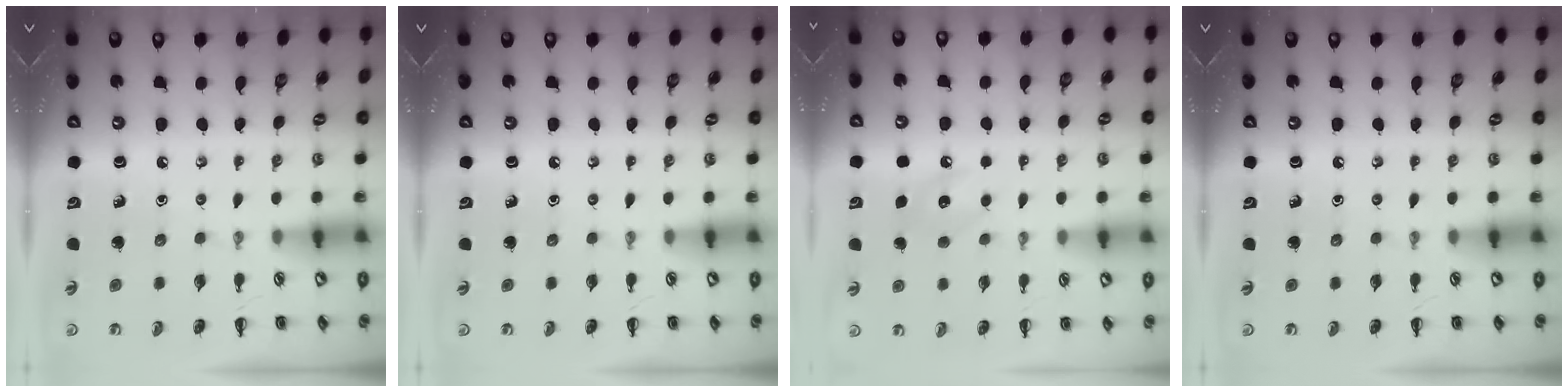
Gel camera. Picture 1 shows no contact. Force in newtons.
{"total": 0.0}
{"total": 7.8, "press": 7.6, "slide": 1.5}
{"total": 0.0}